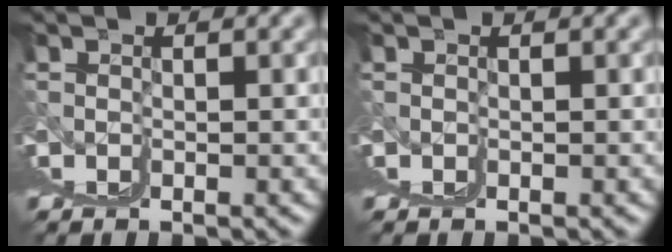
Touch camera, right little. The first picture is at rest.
{"total": 0.0}